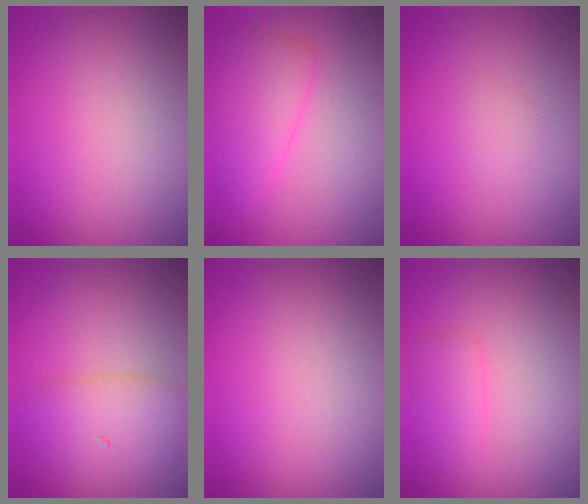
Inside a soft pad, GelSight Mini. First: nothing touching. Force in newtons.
{"total": 3.5, "press": 3.5, "slide": 0.2}
{"total": 0.8, "press": 0.8, "slide": 0.1}
{"total": 3.5, "press": 3.5, "slide": 0.1}
{"total": 0.0}
{"total": 1.6, "press": 1.6, "slide": 0.0}